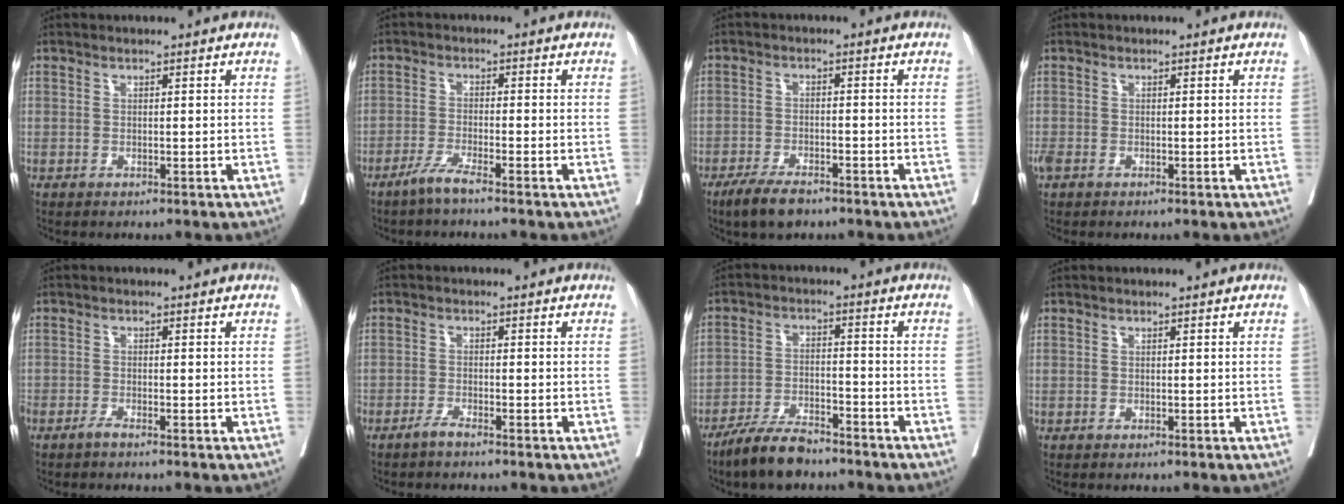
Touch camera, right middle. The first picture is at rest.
{"total": 3.3, "force": [-2.6, -0.4, 2.1], "torque": [-0.044, -0.006, -0.055]}
{"total": 5.6, "force": [-4.2, 1.7, 3.2], "torque": [-0.062, -0.006, -0.074]}
{"total": 1.6, "force": [-0.9, 1.0, 0.9], "torque": [-0.028, -0.004, -0.015]}
{"total": 1.2, "force": [-1.0, -0.1, 0.6], "torque": [-0.013, -0.001, -0.020]}
{"total": 1.7, "force": [-1.4, -0.2, 0.8], "torque": [-0.019, -0.001, -0.030]}
{"total": 7.4, "force": [-6.3, 1.8, 3.5], "torque": [-0.069, -0.013, -0.117]}
{"total": 0.0}